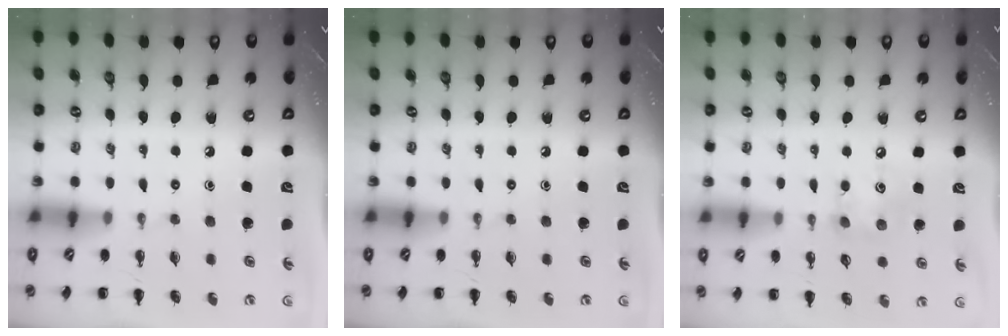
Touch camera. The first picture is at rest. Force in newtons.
{"total": 0.0}
{"total": 5.8, "press": 5.7, "slide": 0.7}